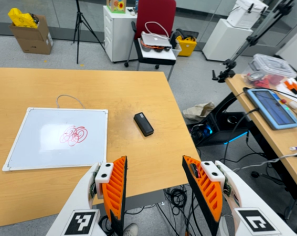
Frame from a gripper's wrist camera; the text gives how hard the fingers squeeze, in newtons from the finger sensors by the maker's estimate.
{"total": 0.0}